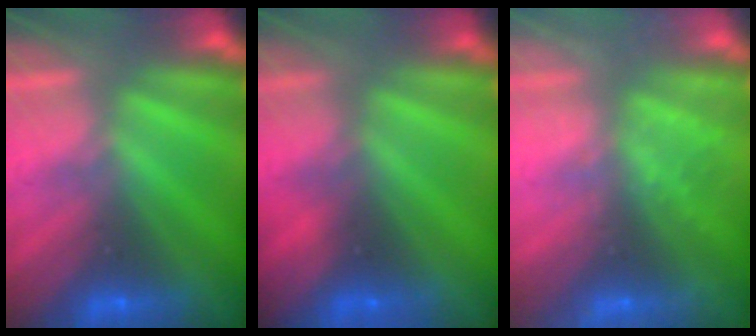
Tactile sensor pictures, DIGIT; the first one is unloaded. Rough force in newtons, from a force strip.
{"total": 6.1}
{"total": 2.4}